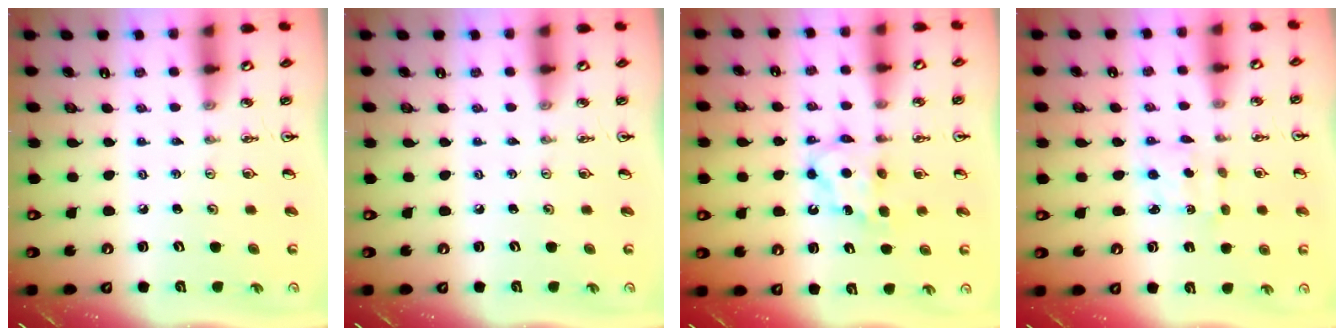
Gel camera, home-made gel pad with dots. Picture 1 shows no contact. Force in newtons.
{"total": 0.0}
{"total": 6.7, "press": 6.7, "slide": 0.3}
{"total": 2.2, "press": 2.1, "slide": 0.6}